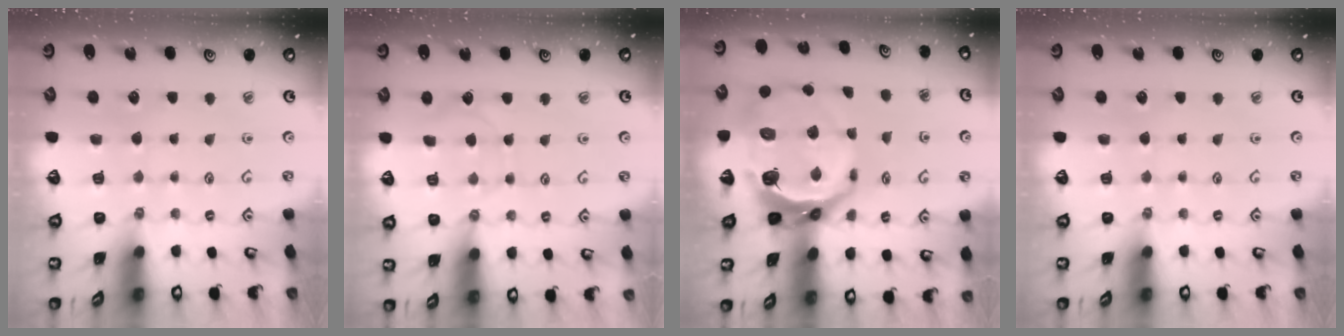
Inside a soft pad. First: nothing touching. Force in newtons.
{"total": 4.3, "press": 4.3, "slide": 0.1}
{"total": 16.9, "press": 16.1, "slide": 5.3}
{"total": 0.0}